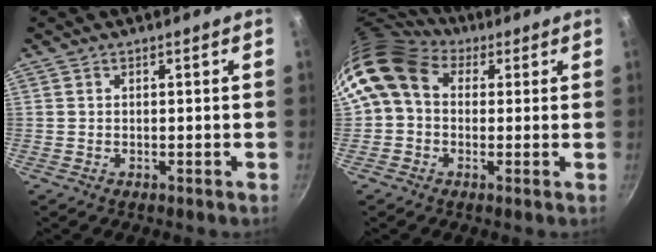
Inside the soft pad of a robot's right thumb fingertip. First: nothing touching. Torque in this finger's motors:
{"motor_torque": [1.36, 3.01, 0.47, -0.20, 0.41]}